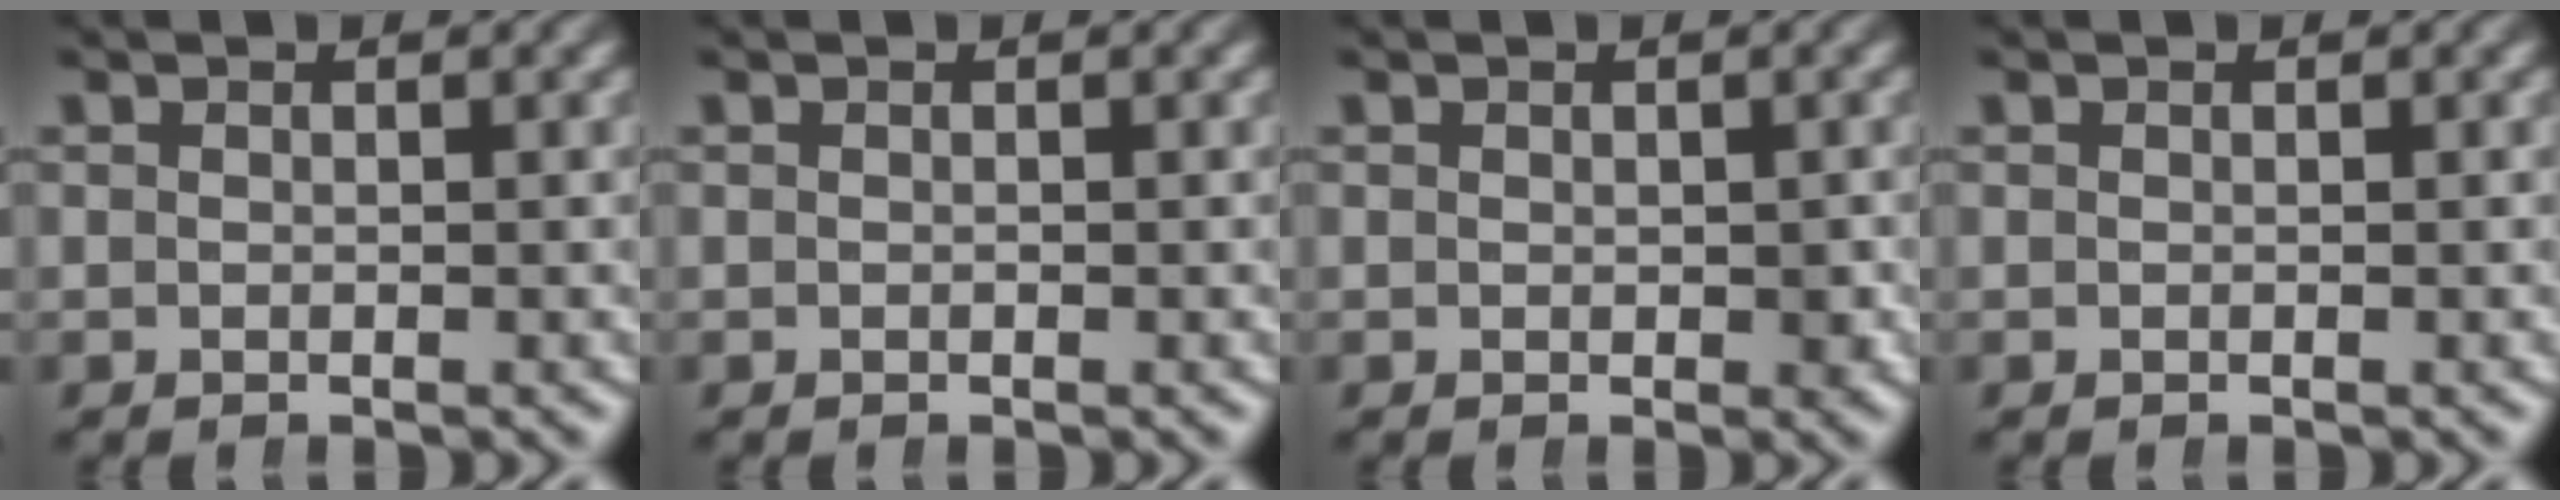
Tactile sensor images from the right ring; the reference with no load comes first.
{"total": 0.0}
{"total": 0.7, "force": [0.1, 0.5, 0.4], "torque": [-0.003, -0.003, 0.003]}
{"total": 0.0}